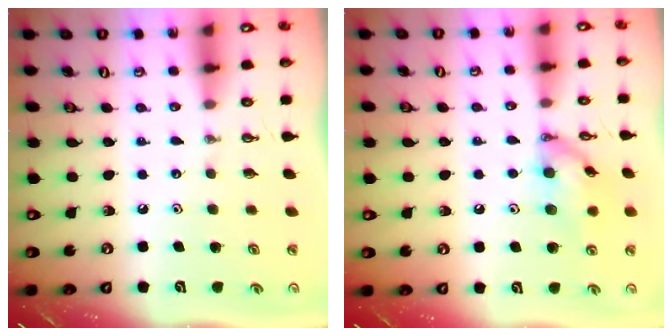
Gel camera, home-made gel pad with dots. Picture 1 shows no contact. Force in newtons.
{"total": 12.3, "press": 12.2, "slide": 1.3}